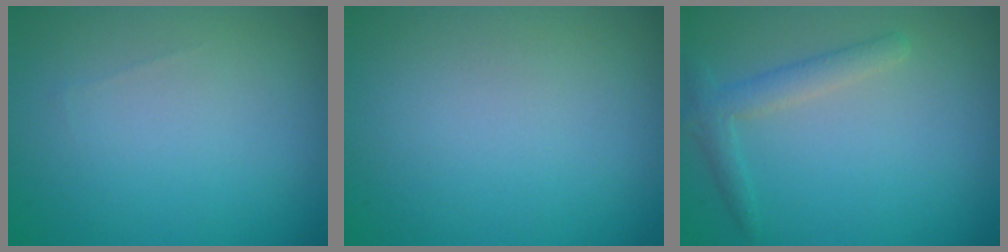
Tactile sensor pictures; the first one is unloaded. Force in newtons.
{"total": 0.0}
{"total": 2.2, "press": 2.2, "slide": 0.1}